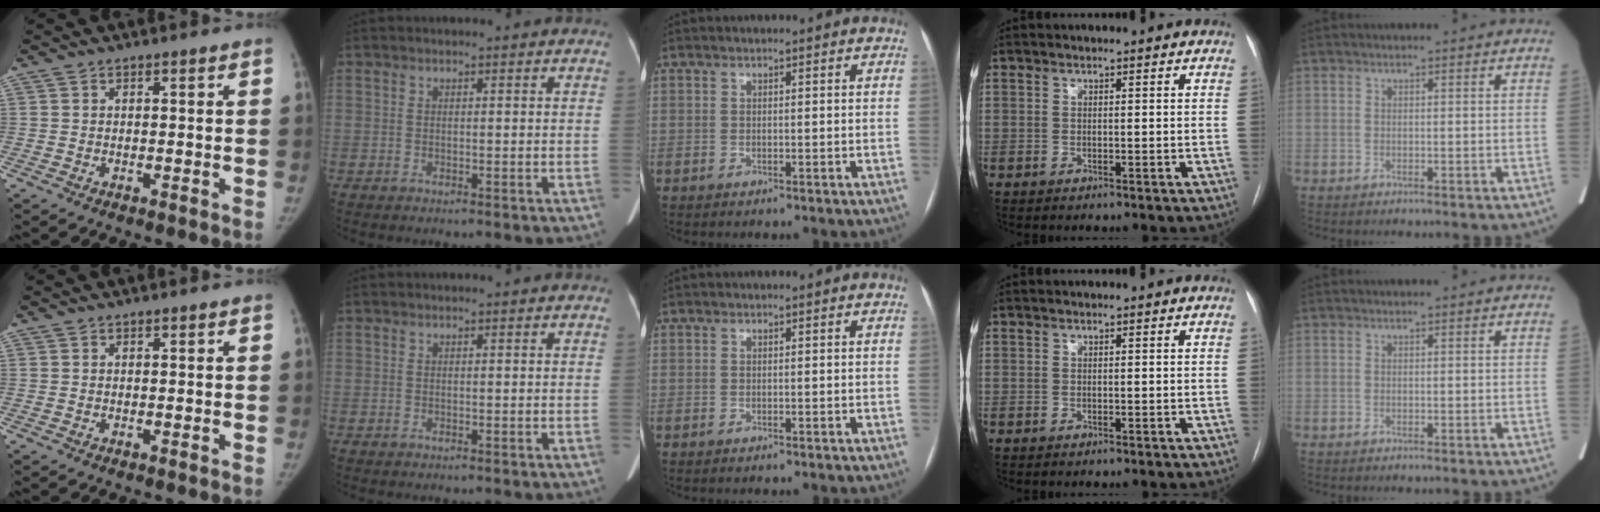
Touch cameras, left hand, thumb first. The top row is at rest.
{}